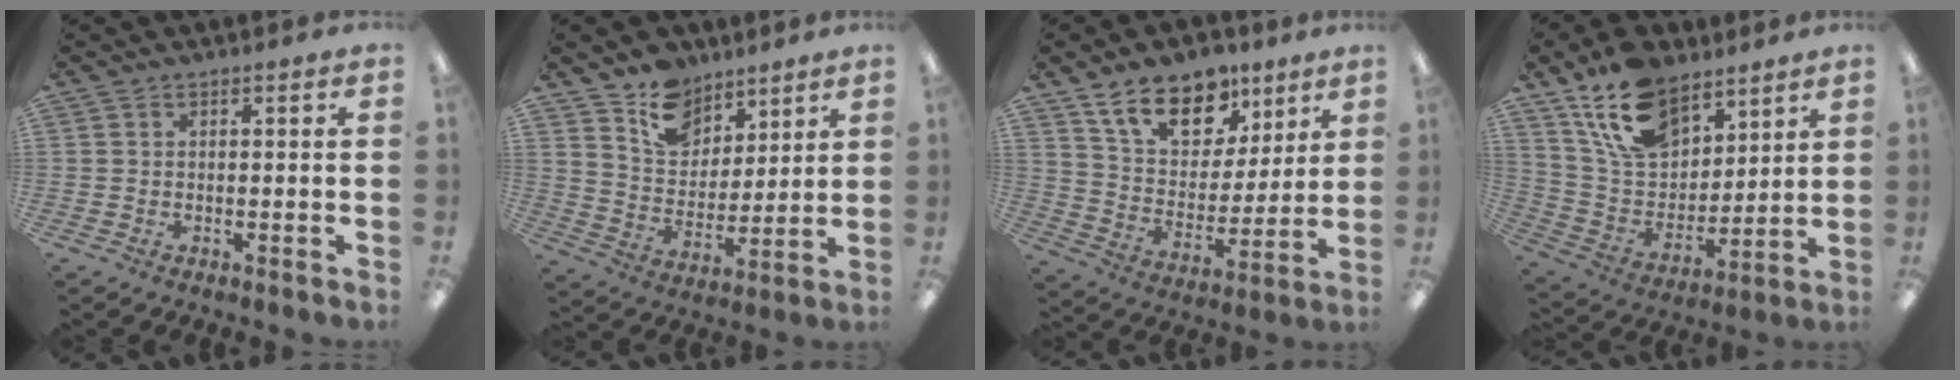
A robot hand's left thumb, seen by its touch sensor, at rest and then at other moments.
{"total": 12.0, "force": [8.9, 7.5, 2.9], "torque": [-0.060, -0.055, 0.174]}
{"total": 15.8, "force": [10.7, 9.2, 7.1], "torque": [-0.122, -0.050, 0.196]}
{"total": 17.0, "force": [11.5, 9.7, 7.8], "torque": [-0.155, -0.054, 0.217]}